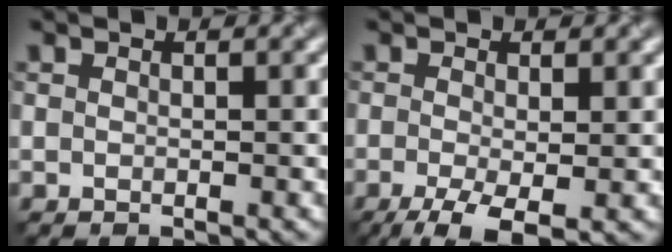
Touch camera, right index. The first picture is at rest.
{"total": 5.1, "force": [-2.2, 1.7, 4.3], "torque": [-0.087, -0.007, -0.038]}